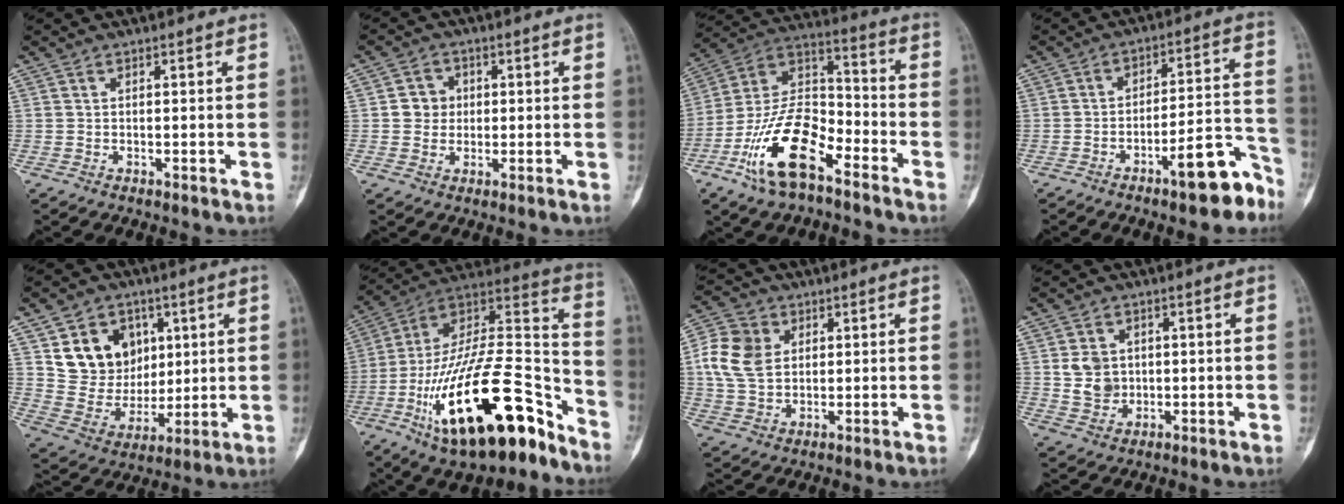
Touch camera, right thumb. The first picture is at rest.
{"total": 4.3, "force": [0.4, 4.0, 1.4], "torque": [0.002, 0.006, 0.003]}
{"total": 17.9, "force": [-9.5, 8.1, 12.8], "torque": [-0.229, 0.069, -0.185]}
{"total": 11.7, "force": [-7.5, 3.3, 8.4], "torque": [-0.091, 0.079, -0.110]}
{"total": 14.1, "force": [5.4, 11.5, 6.2], "torque": [-0.062, -0.024, 0.110]}
{"total": 31.2, "force": [-16.2, 12.0, 23.8], "torque": [-0.388, 0.080, -0.267]}
{"total": 10.4, "force": [2.0, 8.0, 6.3], "torque": [-0.116, 0.004, 0.037]}
{"total": 5.5, "force": [0.7, 4.6, 2.8], "torque": [-0.030, -0.005, 0.022]}